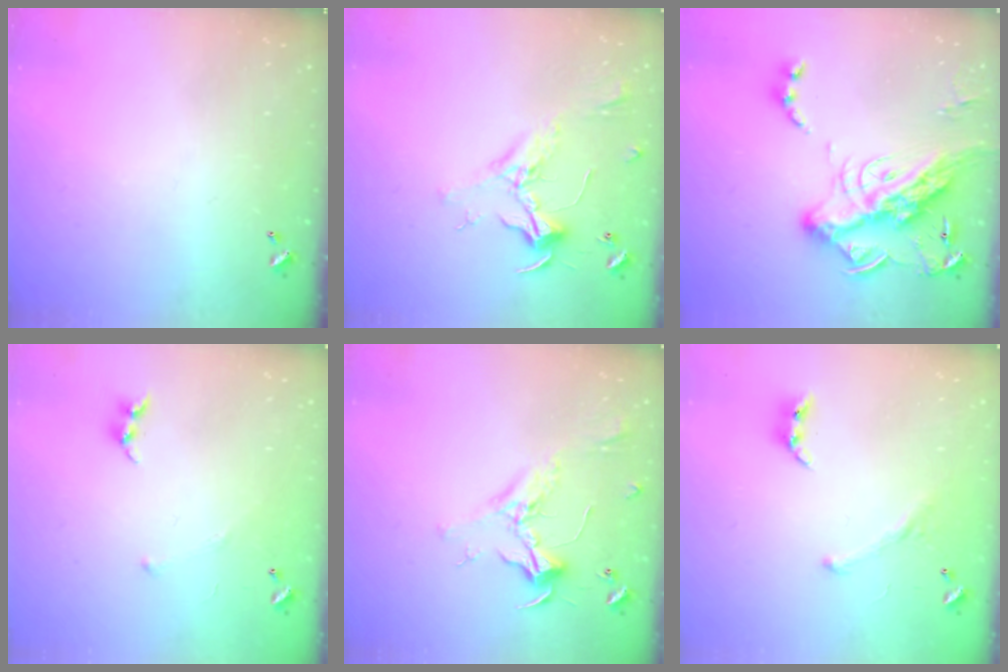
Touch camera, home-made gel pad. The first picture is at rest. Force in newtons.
{"total": 2.5, "press": 2.3, "slide": 0.8}
{"total": 27.0, "press": 26.9, "slide": 2.5}
{"total": 5.3, "press": 5.3, "slide": 0.6}
{"total": 2.4, "press": 2.3, "slide": 0.8}
{"total": 2.2, "press": 2.0, "slide": 1.1}